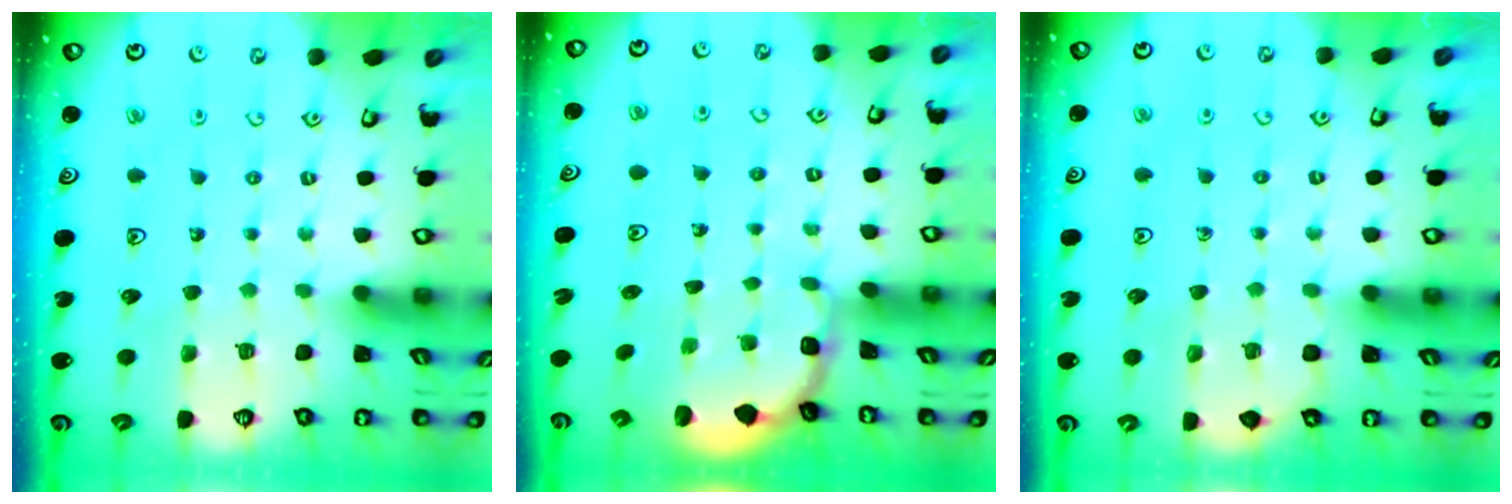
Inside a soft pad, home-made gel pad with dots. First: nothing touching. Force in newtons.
{"total": 1.9, "press": 1.8, "slide": 0.7}
{"total": 1.6, "press": 1.5, "slide": 0.3}